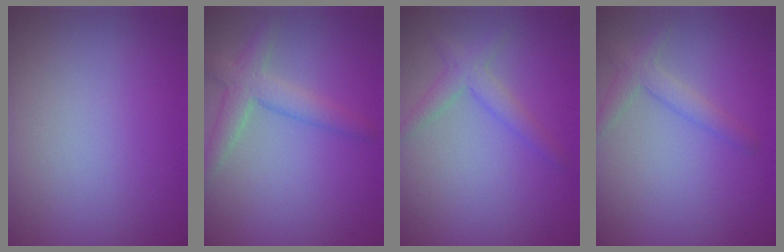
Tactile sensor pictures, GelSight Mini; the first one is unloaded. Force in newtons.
{"total": 3.2, "press": 3.2, "slide": 0.2}
{"total": 2.1, "press": 2.1, "slide": 0.1}
{"total": 2.0, "press": 2.0, "slide": 0.1}